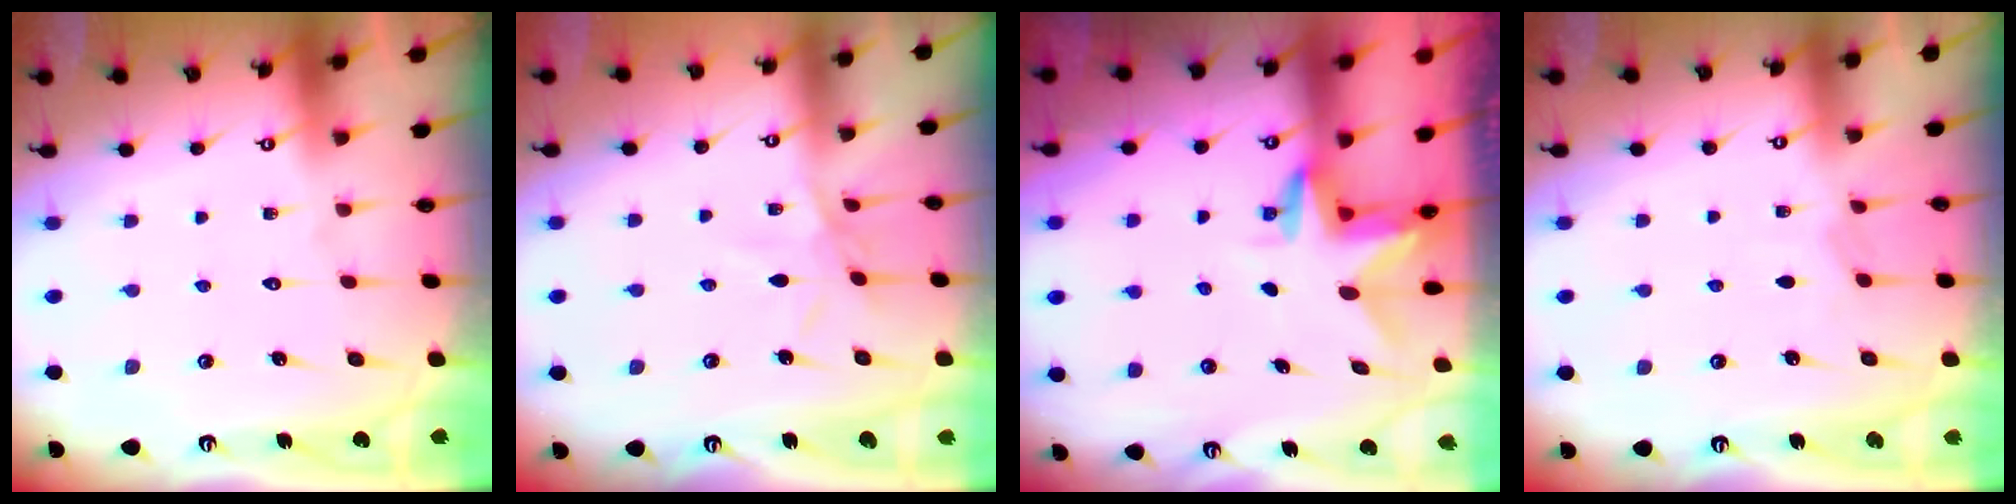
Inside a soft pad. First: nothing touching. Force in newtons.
{"total": 4.1, "press": 4.0, "slide": 0.5}
{"total": 2.9, "press": 2.9, "slide": 0.2}
{"total": 2.6, "press": 2.5, "slide": 0.5}